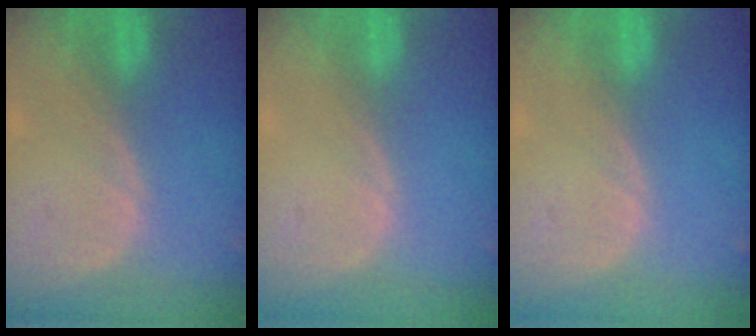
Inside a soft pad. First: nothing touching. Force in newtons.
{"total": 0.0}
{"total": 0.0}